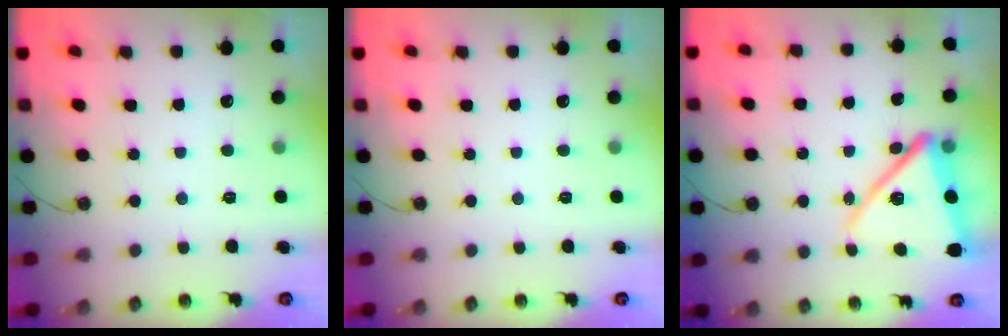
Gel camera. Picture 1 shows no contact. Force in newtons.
{"total": 0.0}
{"total": 17.3, "press": 17.3, "slide": 1.4}